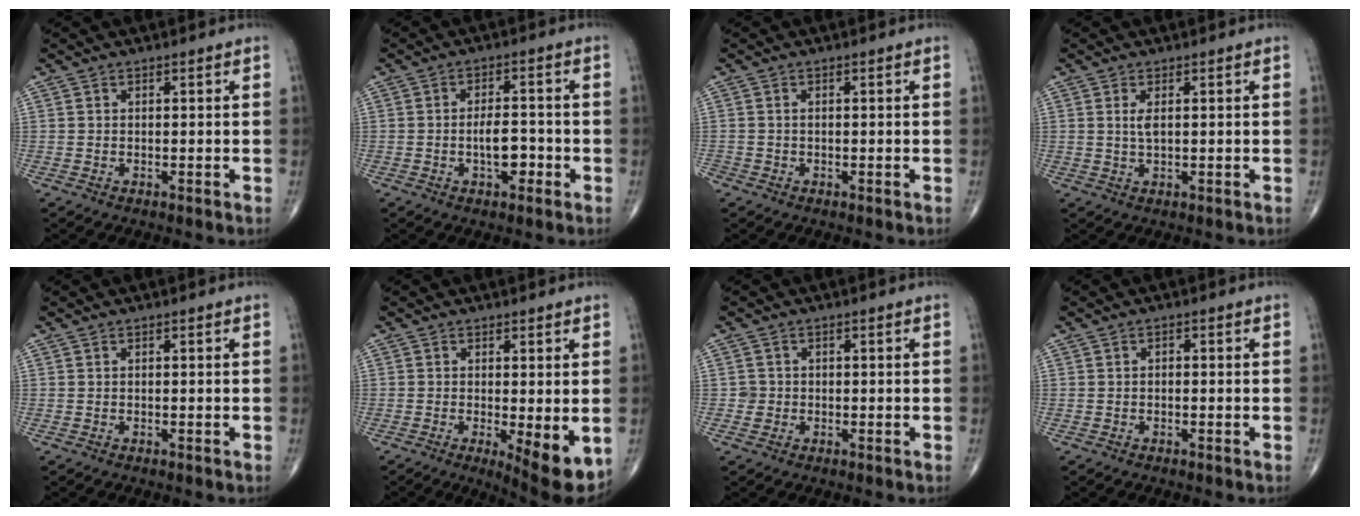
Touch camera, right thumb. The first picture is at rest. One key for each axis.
{"total": 5.1, "fx": -1.5, "fy": 2.5, "fz": 4.2, "tx": -0.056, "ty": 0.017, "tz": -0.024}
{"total": 1.3, "fx": -0.4, "fy": 1.0, "fz": 0.6, "tx": -0.009, "ty": 0.003, "tz": -0.009}
{"total": 1.2, "fx": 0.2, "fy": 0.7, "fz": 0.9, "tx": -0.018, "ty": 0.000, "tz": 0.003}
{"total": 0.0}
{"total": 8.0, "fx": -1.7, "fy": 2.2, "fz": 7.5, "tx": -0.101, "ty": -0.022, "tz": -0.020}
{"total": 1.6, "fx": -0.3, "fy": 1.6, "fz": 0.0, "tx": 0.010, "ty": 0.007, "tz": -0.007}
{"total": 0.7, "fx": -0.1, "fy": 0.4, "fz": 0.5, "tx": -0.008, "ty": 0.004, "tz": -0.005}